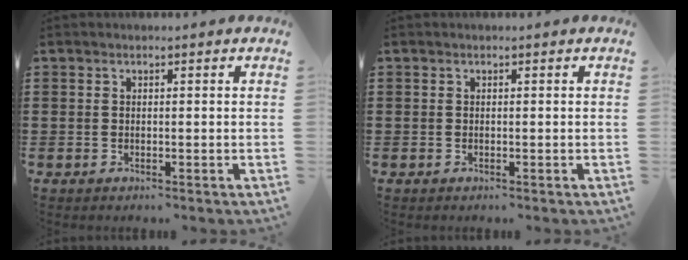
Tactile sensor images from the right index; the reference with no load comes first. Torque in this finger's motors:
{"motor_torque": [-0.35, 0.35, 0.00, 0.00]}